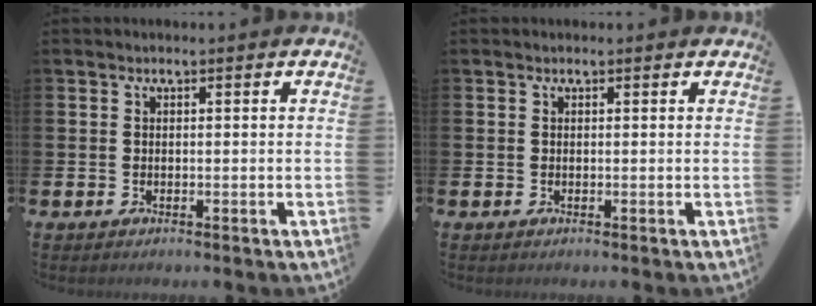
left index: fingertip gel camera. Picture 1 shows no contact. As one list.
[{"total": 0.0}]